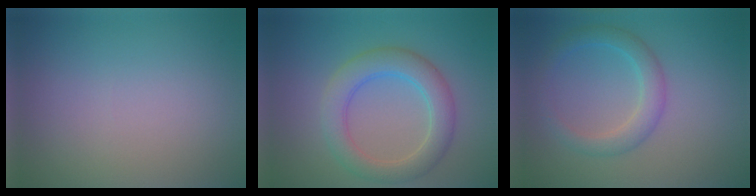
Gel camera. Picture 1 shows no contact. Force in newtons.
{"total": 4.7, "press": 4.7, "slide": 0.3}
{"total": 2.9, "press": 2.8, "slide": 0.2}